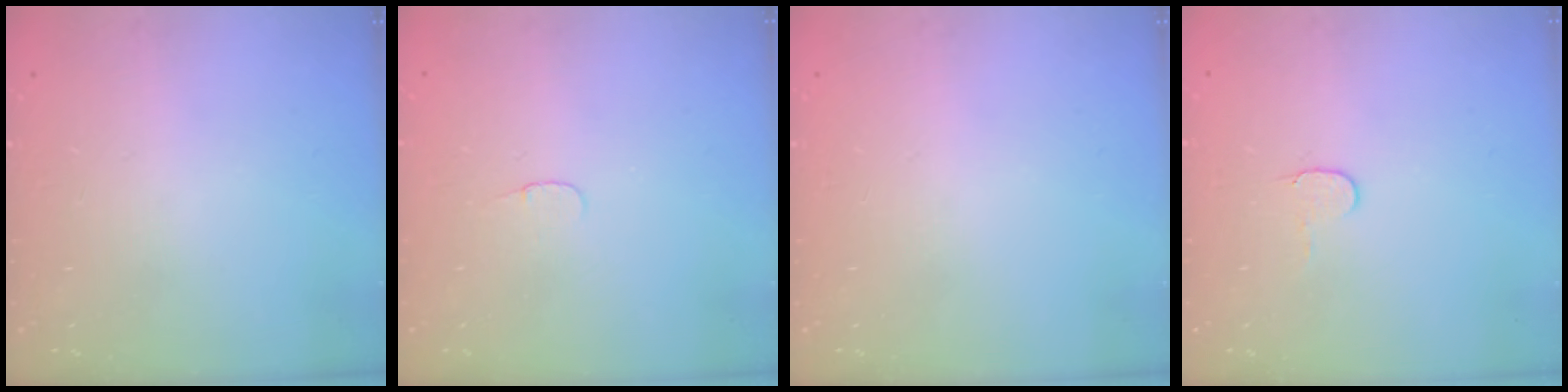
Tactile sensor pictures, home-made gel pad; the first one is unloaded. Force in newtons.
{"total": 3.1, "press": 3.1, "slide": 0.3}
{"total": 0.0}
{"total": 3.6, "press": 3.6, "slide": 0.4}